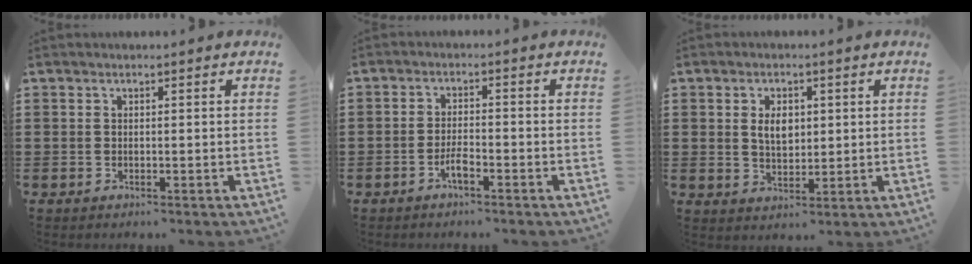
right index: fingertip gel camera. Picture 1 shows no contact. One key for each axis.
{"total": 2.8, "fx": -1.7, "fy": 0.6, "fz": 2.2, "tx": -0.046, "ty": 0.000, "tz": -0.033}
{"total": 4.1, "fx": 0.8, "fy": 2.6, "fz": 3.1, "tx": -0.060, "ty": 0.009, "tz": 0.011}